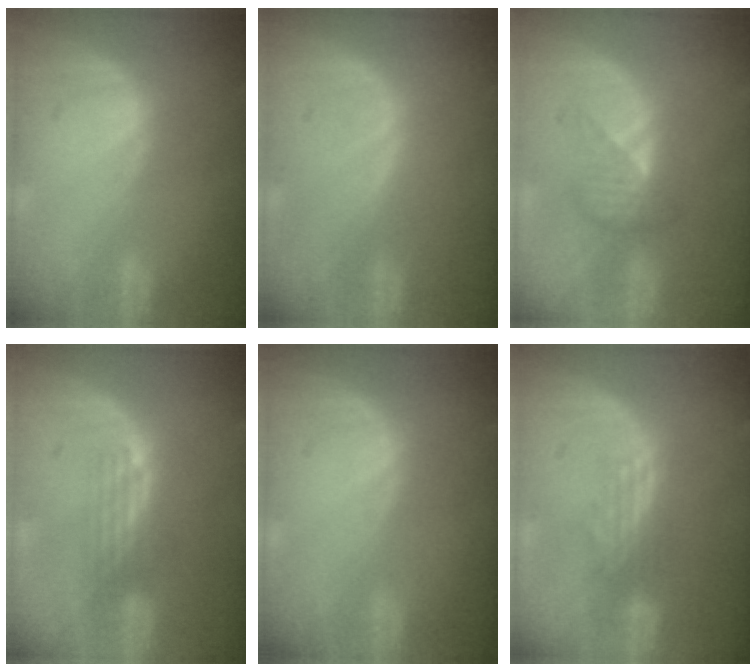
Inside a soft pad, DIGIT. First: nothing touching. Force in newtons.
{"total": 0.0}
{"total": 3.5, "press": 3.2, "slide": 1.4}
{"total": 3.3, "press": 2.8, "slide": 1.7}
{"total": 0.0}
{"total": 2.8, "press": 2.6, "slide": 1.2}